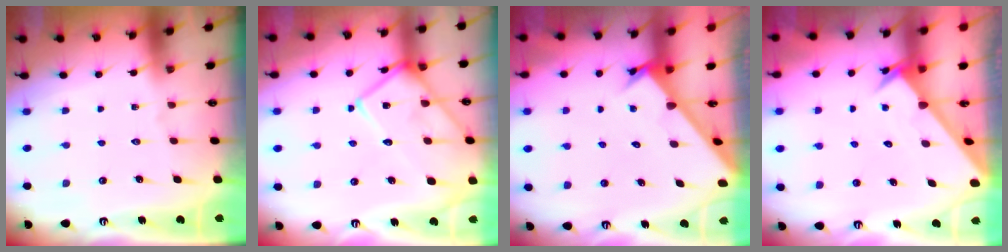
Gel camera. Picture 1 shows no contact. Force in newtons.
{"total": 15.5, "press": 15.4, "slide": 1.2}
{"total": 2.6, "press": 2.6, "slide": 0.2}
{"total": 2.7, "press": 2.7, "slide": 0.2}